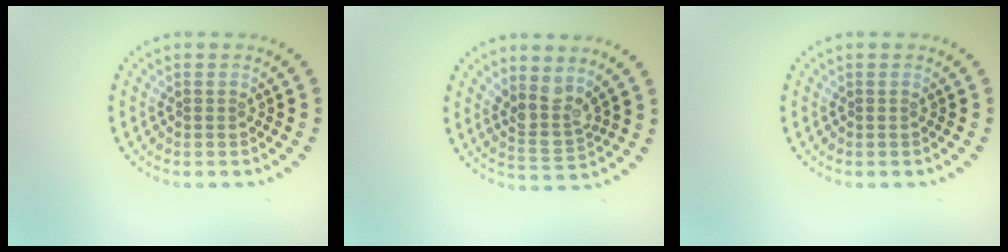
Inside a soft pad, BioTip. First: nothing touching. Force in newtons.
{"total": 3.0, "press": 2.3, "slide": 1.9}
{"total": 0.0}